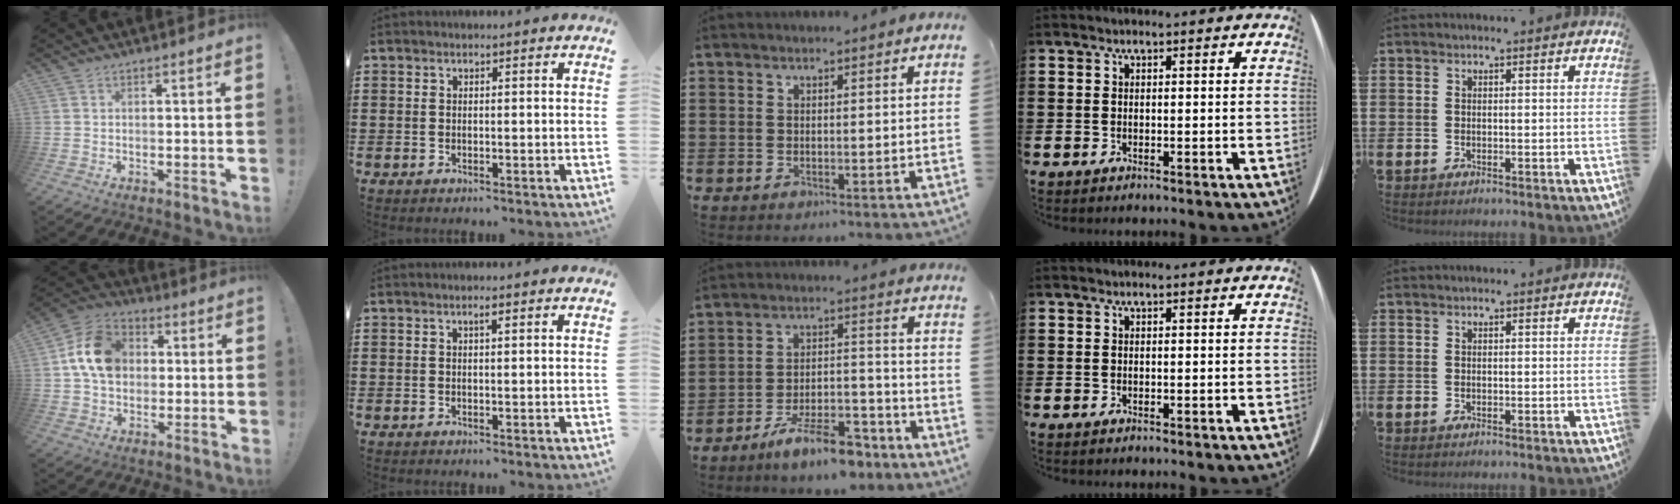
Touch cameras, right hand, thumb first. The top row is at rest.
{"thumb": {"total": 14.3, "force": [2.6, 11.4, 8.3], "torque": [-0.128, 0.010, 0.058]}, "index": {"total": 1.0, "force": [0.4, 0.1, 0.9], "torque": [-0.017, 0.002, 0.006]}, "middle": {"total": 9.3, "force": [-7.5, 1.8, 5.2], "torque": [-0.086, 0.018, -0.137]}}